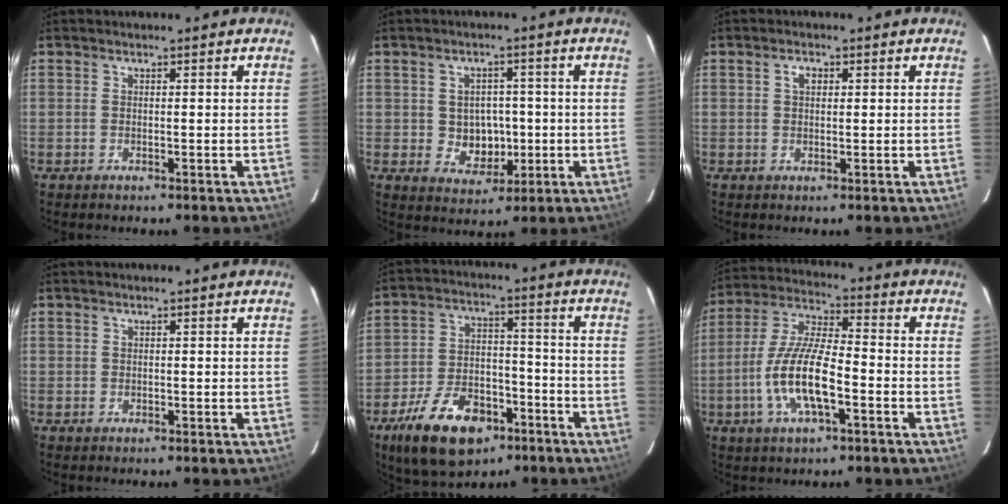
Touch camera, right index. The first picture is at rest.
{"total": 6.1, "force": [-0.4, 5.5, 2.8], "torque": [-0.054, 0.007, 0.009]}
{"total": 1.9, "force": [0.7, 1.2, 1.3], "torque": [-0.022, 0.007, 0.011]}
{"total": 0.0}
{"total": 16.8, "force": [-9.8, 9.3, 10.0], "torque": [-0.207, 0.004, -0.156]}
{"total": 13.2, "force": [-4.3, 3.9, 11.9], "torque": [-0.249, -0.004, -0.083]}